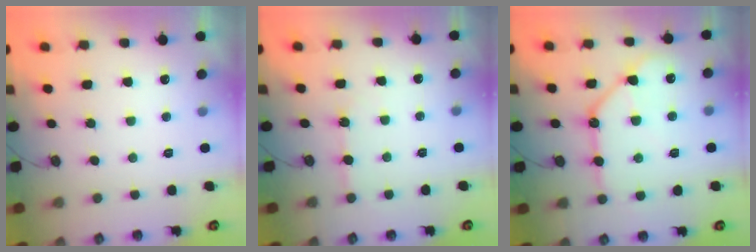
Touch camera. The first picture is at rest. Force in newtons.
{"total": 3.2, "press": 3.2, "slide": 0.4}
{"total": 14.5, "press": 14.4, "slide": 1.8}